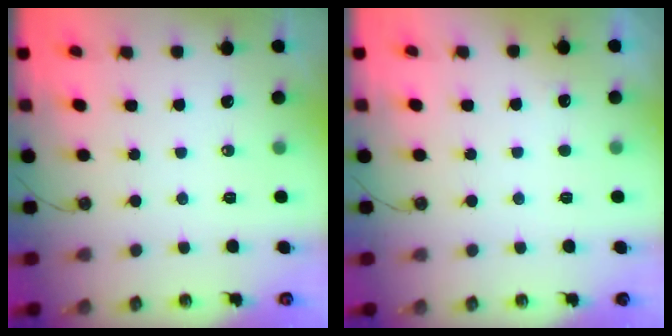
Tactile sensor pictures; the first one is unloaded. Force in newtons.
{"total": 2.6, "press": 2.4, "slide": 1.0}